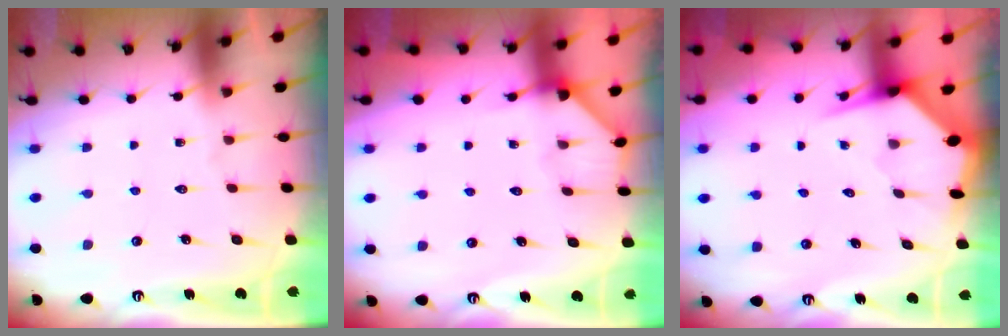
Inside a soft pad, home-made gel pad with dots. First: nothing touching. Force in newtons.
{"total": 2.5, "press": 2.5, "slide": 0.2}
{"total": 3.6, "press": 3.6, "slide": 0.4}